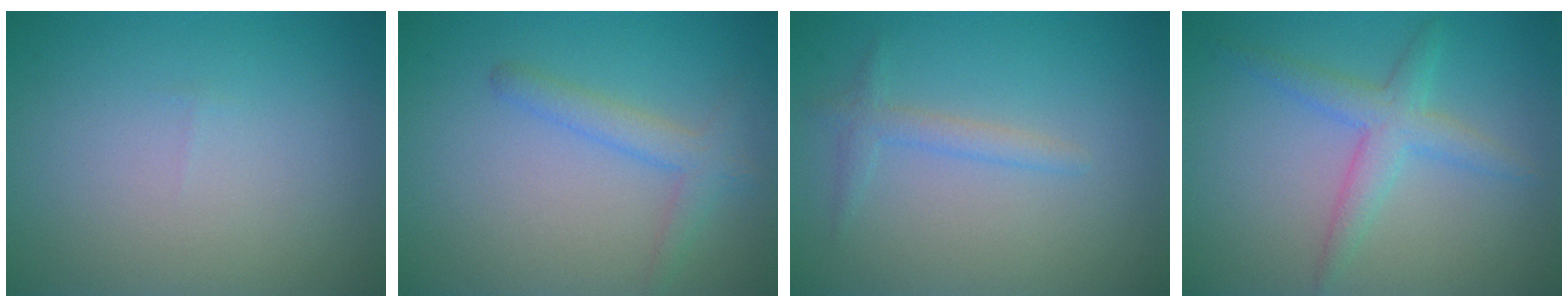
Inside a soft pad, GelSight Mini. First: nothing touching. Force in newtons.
{"total": 2.4, "press": 2.4, "slide": 0.1}
{"total": 1.6, "press": 1.6, "slide": 0.1}
{"total": 3.1, "press": 3.1, "slide": 0.0}